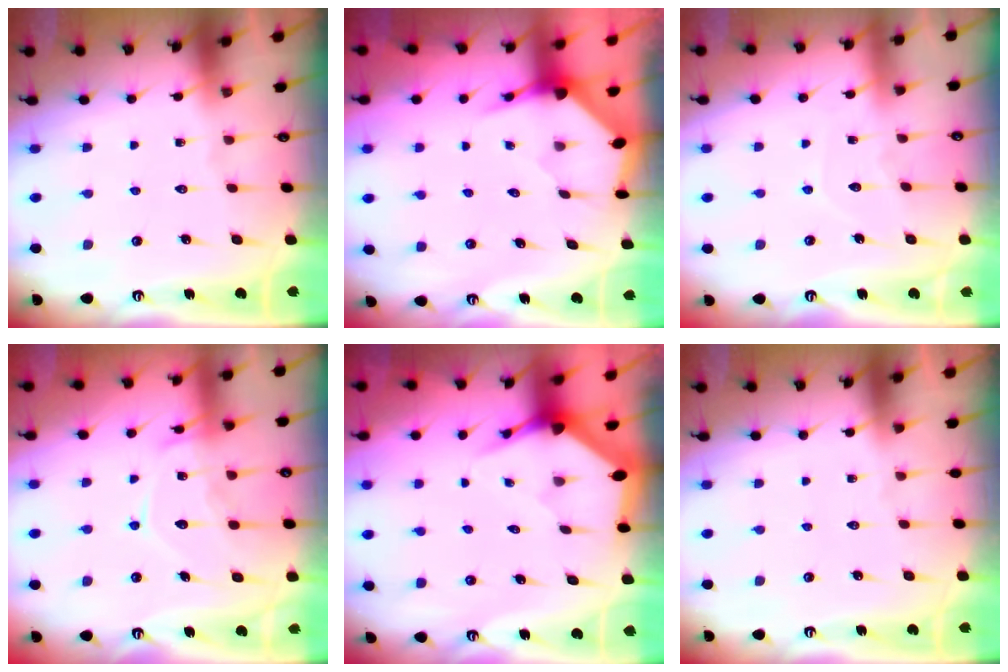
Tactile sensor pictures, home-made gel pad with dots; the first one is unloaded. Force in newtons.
{"total": 3.5, "press": 3.5, "slide": 0.4}
{"total": 4.6, "press": 4.5, "slide": 0.5}
{"total": 13.7, "press": 13.6, "slide": 1.1}
{"total": 4.6, "press": 4.6, "slide": 0.2}
{"total": 0.0}